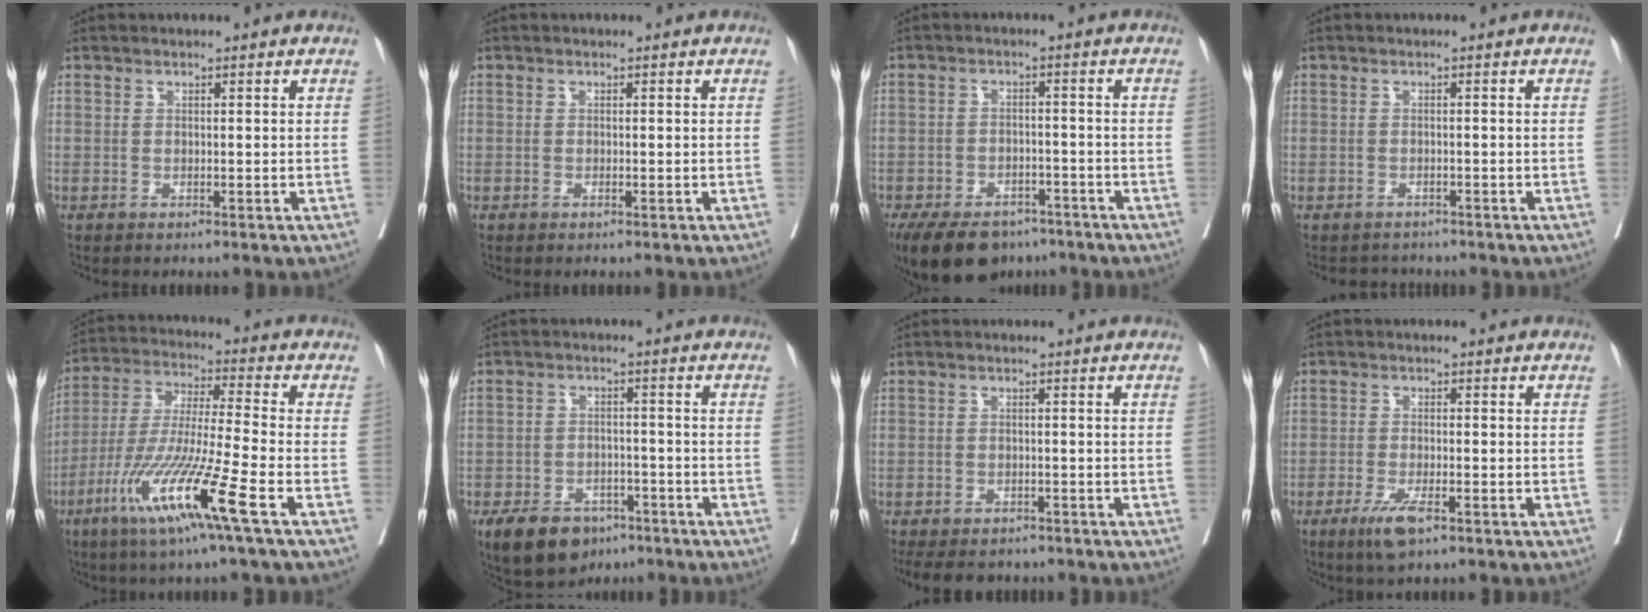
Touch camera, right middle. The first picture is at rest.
{"total": 0.0}
{"total": 12.5, "force": [-9.4, 6.3, 5.2], "torque": [-0.097, -0.005, -0.140]}
{"total": 2.5, "force": [-2.3, 1.0, -0.4], "torque": [0.005, -0.001, -0.037]}
{"total": 14.9, "force": [-7.2, -1.1, 13.0], "torque": [-0.270, -0.035, -0.138]}
{"total": 9.1, "force": [-6.1, 5.3, 4.2], "torque": [-0.068, 0.002, -0.093]}
{"total": 9.3, "force": [-7.8, 4.0, 3.1], "torque": [-0.057, -0.011, -0.103]}
{"total": 4.6, "force": [-2.7, 1.0, 3.6], "torque": [-0.072, -0.008, -0.045]}